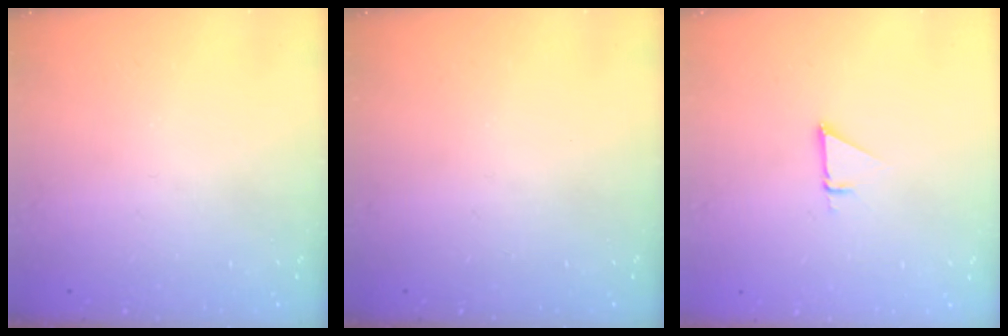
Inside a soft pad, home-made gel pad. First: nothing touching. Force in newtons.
{"total": 0.0}
{"total": 2.3, "press": 2.3, "slide": 0.1}